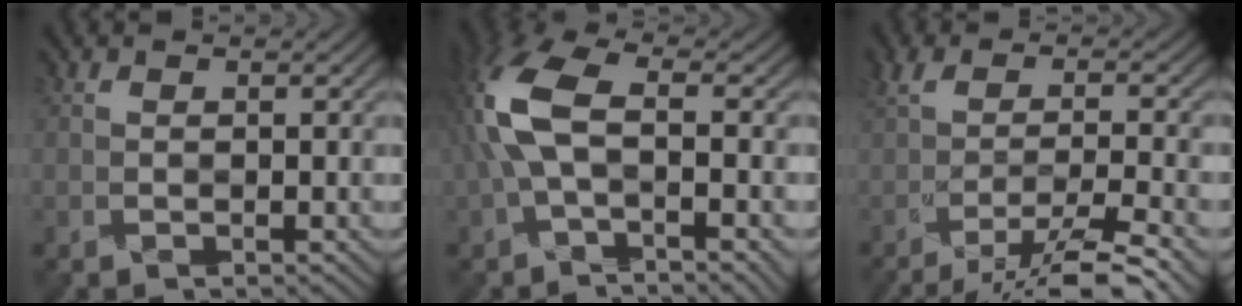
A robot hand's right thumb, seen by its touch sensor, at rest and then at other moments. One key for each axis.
{"total": 9.7, "fx": -0.6, "fy": 3.6, "fz": 9.0, "tx": -0.220, "ty": 0.013, "tz": -0.023}
{"total": 7.6, "fx": -4.5, "fy": 1.3, "fz": 6.0, "tx": -0.095, "ty": 0.005, "tz": -0.083}